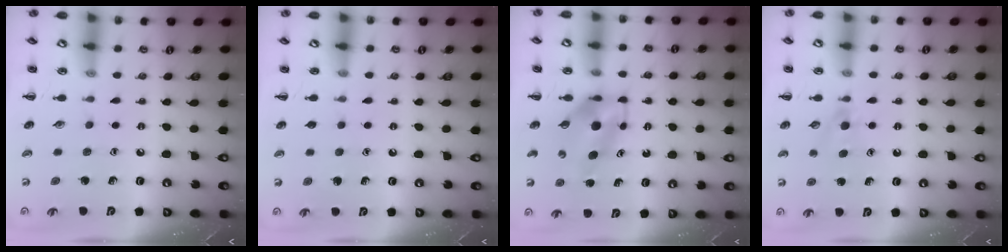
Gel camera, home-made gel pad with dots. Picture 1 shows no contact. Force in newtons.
{"total": 0.6, "press": 0.6, "slide": 0.0}
{"total": 5.3, "press": 5.2, "slide": 1.1}
{"total": 3.9, "press": 3.6, "slide": 1.3}